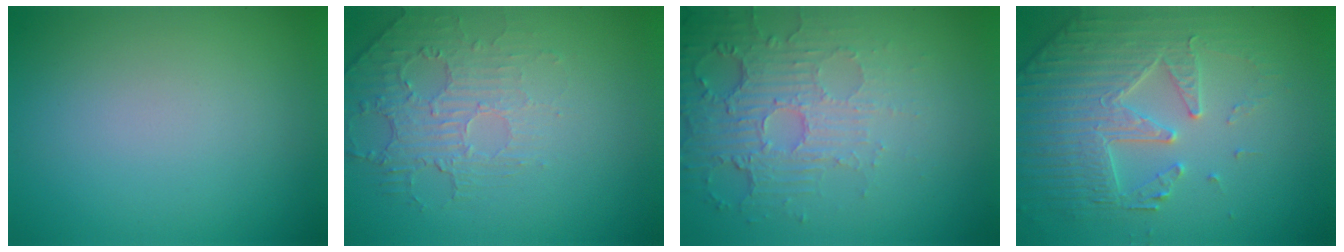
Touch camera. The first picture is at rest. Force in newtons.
{"total": 2.3, "press": 1.5, "slide": 1.7}
{"total": 5.6, "press": 3.5, "slide": 4.3}
{"total": 5.1, "press": 4.8, "slide": 1.8}